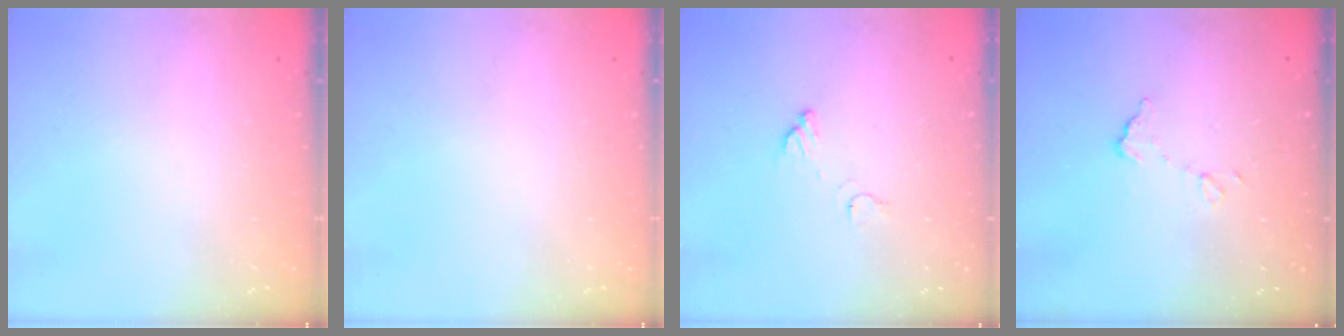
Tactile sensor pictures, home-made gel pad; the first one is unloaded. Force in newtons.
{"total": 0.0}
{"total": 4.1, "press": 4.1, "slide": 0.2}
{"total": 6.3, "press": 6.3, "slide": 0.3}